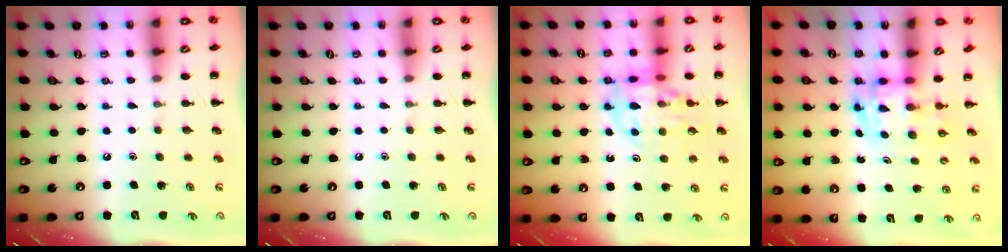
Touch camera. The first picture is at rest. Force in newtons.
{"total": 0.0}
{"total": 14.0, "press": 13.6, "slide": 3.0}
{"total": 3.6, "press": 3.5, "slide": 0.6}